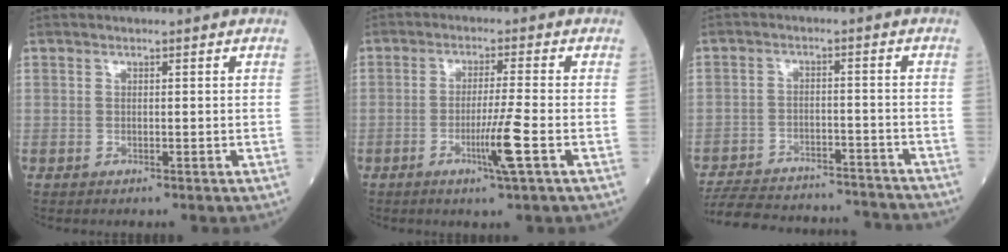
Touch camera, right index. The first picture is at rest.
{"total": 5.8, "force": [-2.1, -1.0, 5.3], "torque": [-0.097, -0.014, -0.042]}
{"total": 19.8, "force": [-18.5, 4.2, 5.6], "torque": [-0.125, -0.004, -0.255]}